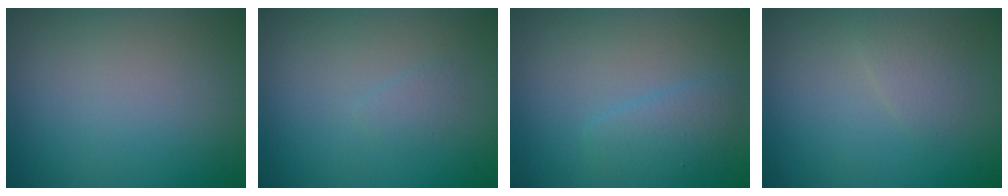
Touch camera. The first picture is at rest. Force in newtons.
{"total": 0.8, "press": 0.8, "slide": 0.0}
{"total": 2.0, "press": 2.0, "slide": 0.1}
{"total": 1.3, "press": 1.3, "slide": 0.0}